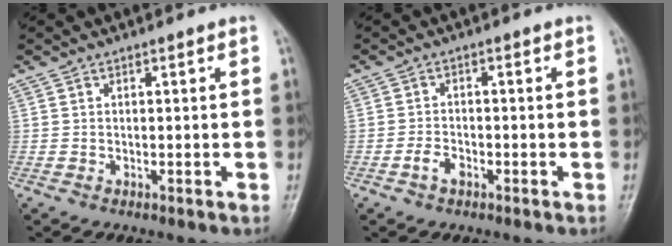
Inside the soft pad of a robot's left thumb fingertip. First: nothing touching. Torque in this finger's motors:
{"motor_torque": [-0.08, 0.03, -0.06, -0.03, 0.00]}